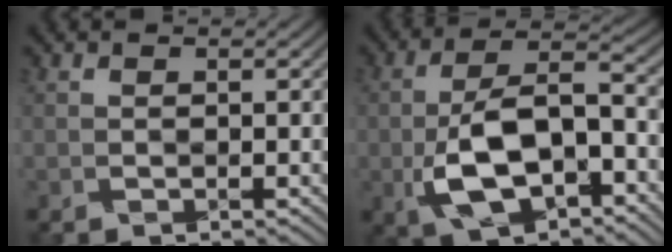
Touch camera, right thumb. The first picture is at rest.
{"total": 11.3, "force": [-4.1, 5.7, 8.9], "torque": [-0.175, -0.002, -0.081]}